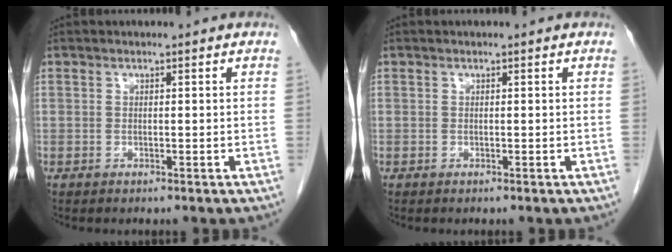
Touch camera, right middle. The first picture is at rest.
{"total": 0.0}